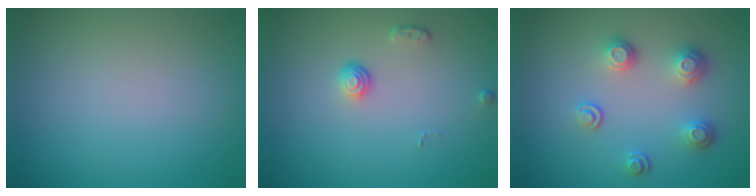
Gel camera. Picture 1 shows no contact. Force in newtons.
{"total": 1.3, "press": 1.0, "slide": 0.9}
{"total": 3.1, "press": 2.5, "slide": 1.9}